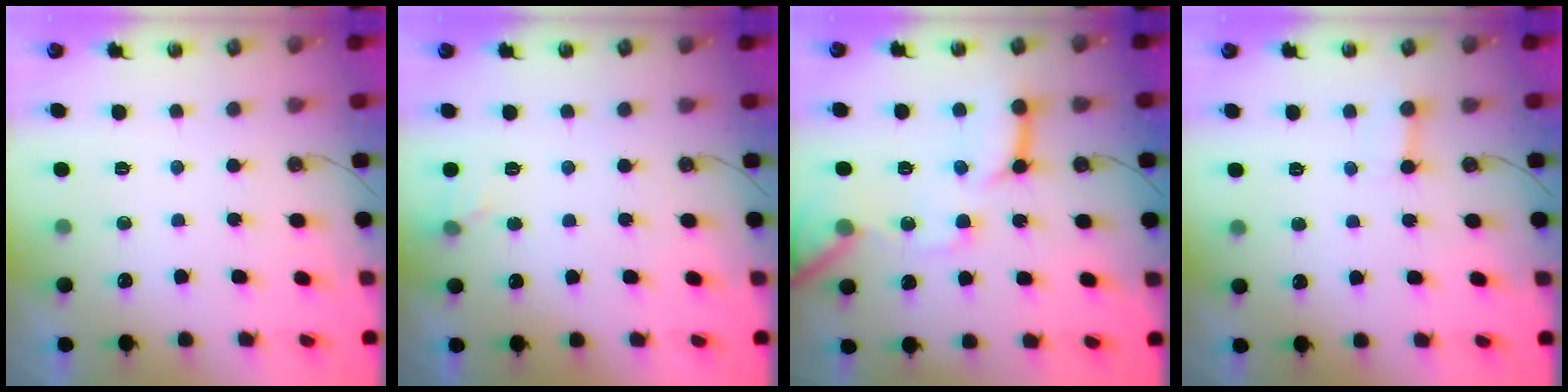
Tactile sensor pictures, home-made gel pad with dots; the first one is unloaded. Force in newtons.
{"total": 5.9, "press": 5.8, "slide": 0.6}
{"total": 15.8, "press": 15.7, "slide": 1.8}
{"total": 2.9, "press": 2.9, "slide": 0.3}